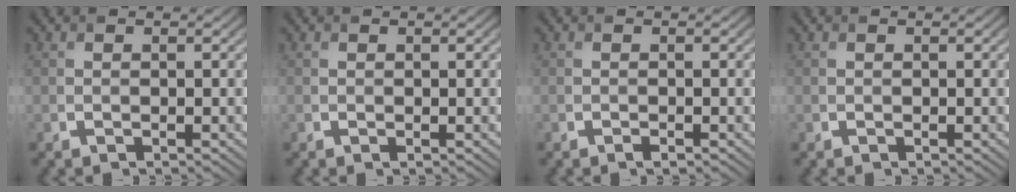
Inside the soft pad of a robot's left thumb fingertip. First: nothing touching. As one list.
[{"total": 0.0}, {"total": 0.5, "force": [-0.4, 0.1, 0.3], "torque": [-0.005, -0.001, -0.005]}, {"total": 0.0}]